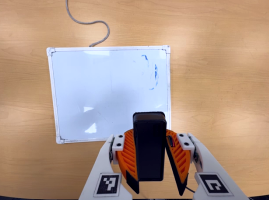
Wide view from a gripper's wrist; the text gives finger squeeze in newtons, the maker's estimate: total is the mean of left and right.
{"total": 8.1, "left": 8.0, "right": 8.3}